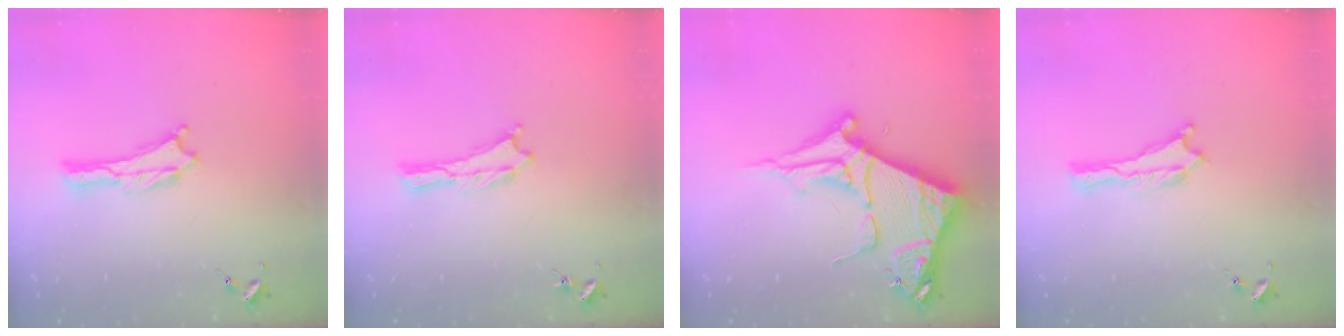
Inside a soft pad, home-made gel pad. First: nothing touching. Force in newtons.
{"total": 0.0}
{"total": 11.0, "press": 10.9, "slide": 1.1}
{"total": 0.0}